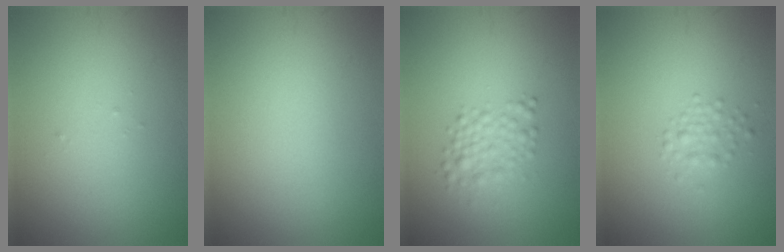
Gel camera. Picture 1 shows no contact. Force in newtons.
{"total": 0.0}
{"total": 2.4, "press": 2.4, "slide": 0.1}
{"total": 1.4, "press": 1.4, "slide": 0.1}